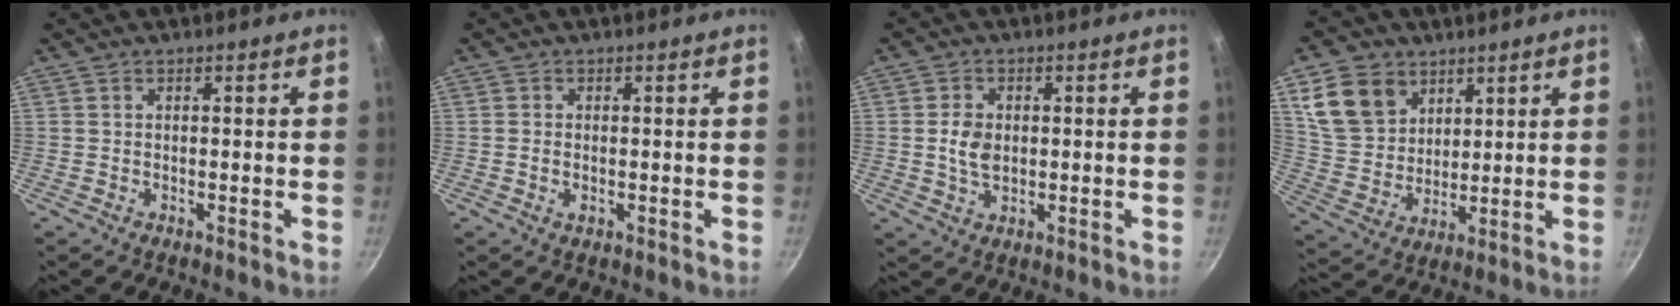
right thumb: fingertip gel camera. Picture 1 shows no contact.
{"total": 1.5, "force": [-0.2, 1.0, 1.1], "torque": [-0.019, -0.001, -0.005]}
{"total": 5.0, "force": [0.2, 3.5, 3.5], "torque": [-0.058, -0.001, 0.004]}
{"total": 12.5, "force": [6.1, 9.4, 5.5], "torque": [-0.079, -0.017, 0.128]}